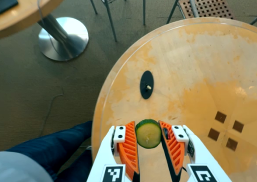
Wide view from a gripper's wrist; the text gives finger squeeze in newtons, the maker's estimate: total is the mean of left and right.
{"total": 7.9, "left": 7.7, "right": 8.2}